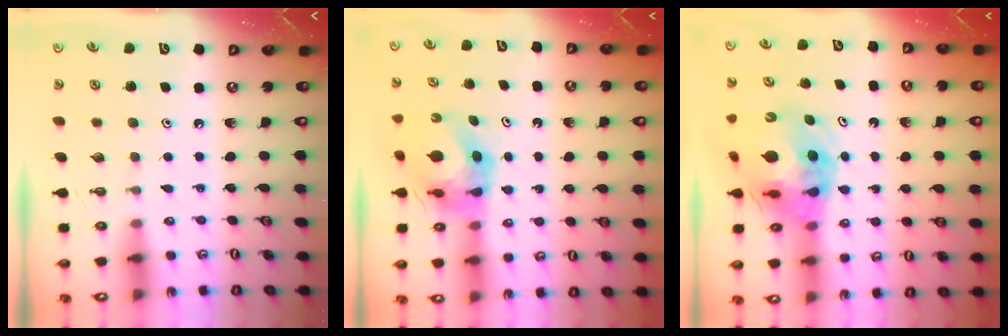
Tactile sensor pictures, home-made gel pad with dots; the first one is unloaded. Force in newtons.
{"total": 6.8, "press": 6.8, "slide": 0.5}
{"total": 17.0, "press": 16.9, "slide": 2.1}